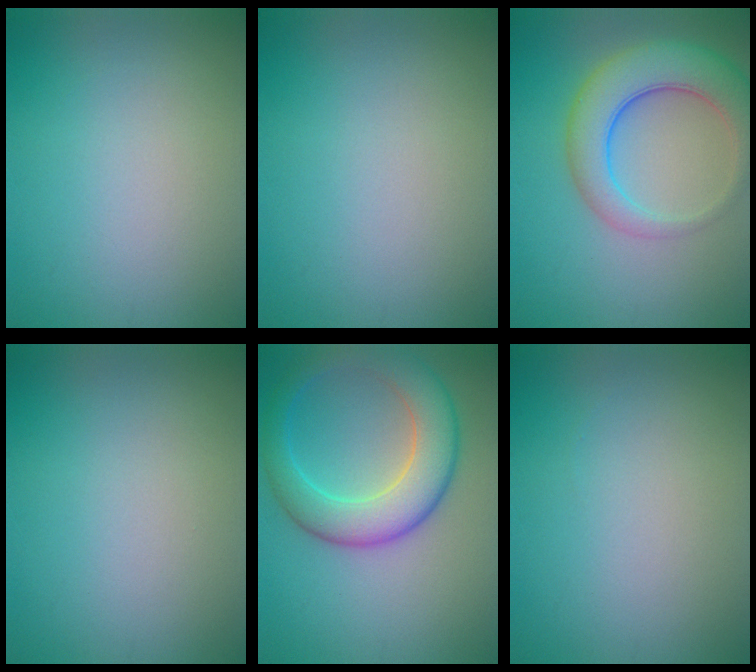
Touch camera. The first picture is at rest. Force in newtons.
{"total": 0.0}
{"total": 6.7, "press": 6.6, "slide": 0.4}
{"total": 0.0}
{"total": 7.0, "press": 7.0, "slide": 0.1}
{"total": 0.0}